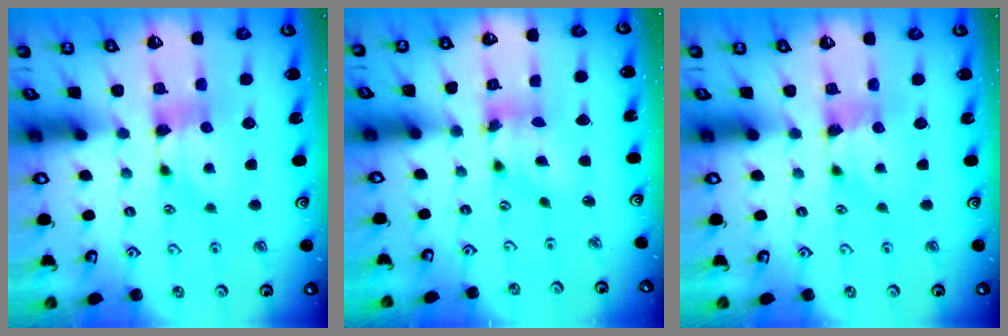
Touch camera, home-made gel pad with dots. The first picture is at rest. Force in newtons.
{"total": 3.6, "press": 3.2, "slide": 1.4}
{"total": 1.1, "press": 0.4, "slide": 1.0}